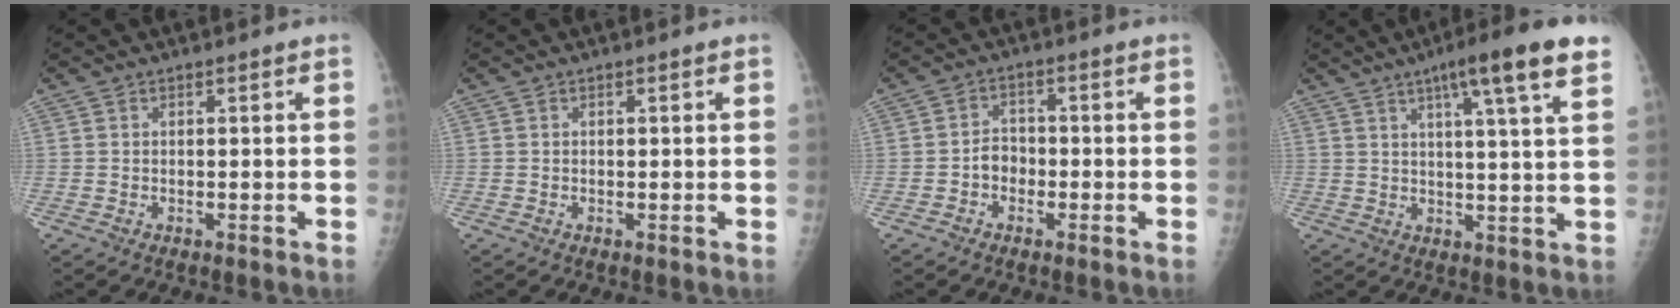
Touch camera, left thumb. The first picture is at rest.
{"total": 0.0}
{"total": 3.5, "force": [-1.2, 2.8, 1.6], "torque": [-0.007, 0.015, -0.028]}
{"total": 12.8, "force": [7.4, 0.8, 10.4], "torque": [-0.153, -0.019, 0.098]}